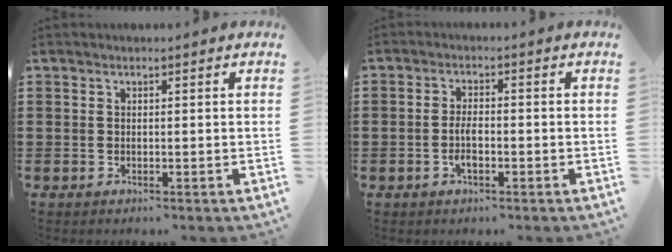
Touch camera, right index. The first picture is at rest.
{"total": 3.2, "force": [-1.0, 1.0, 2.9], "torque": [-0.069, -0.005, -0.022]}